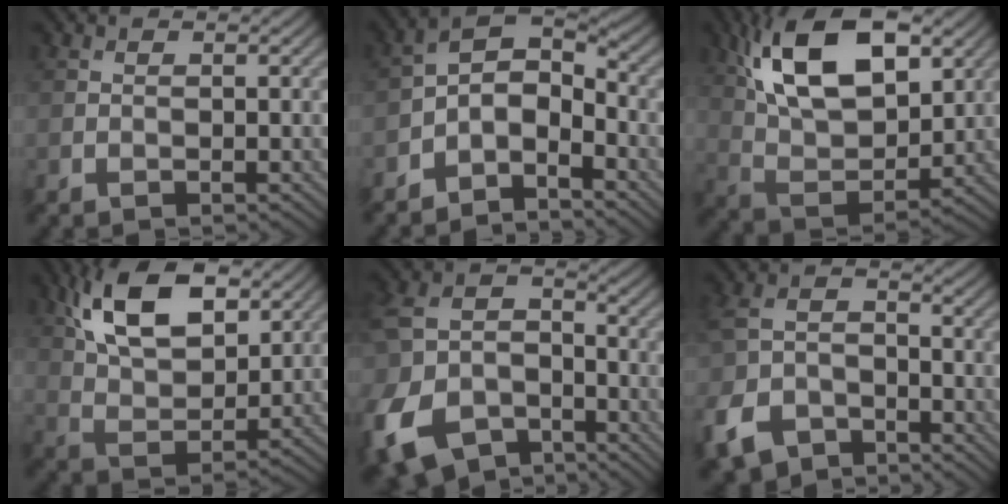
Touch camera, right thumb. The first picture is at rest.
{"total": 6.4, "force": [-4.1, 3.1, 3.9], "torque": [-0.058, 0.008, -0.090]}
{"total": 15.1, "force": [6.5, 7.6, 11.3], "torque": [-0.232, 0.007, 0.123]}
{"total": 12.5, "force": [6.0, 6.2, 9.0], "torque": [-0.187, 0.010, 0.115]}
{"total": 15.7, "force": [-7.8, 10.9, 8.1], "torque": [-0.255, -0.059, -0.139]}
{"total": 8.1, "force": [-5.3, 5.0, 3.4], "torque": [-0.094, -0.019, -0.115]}